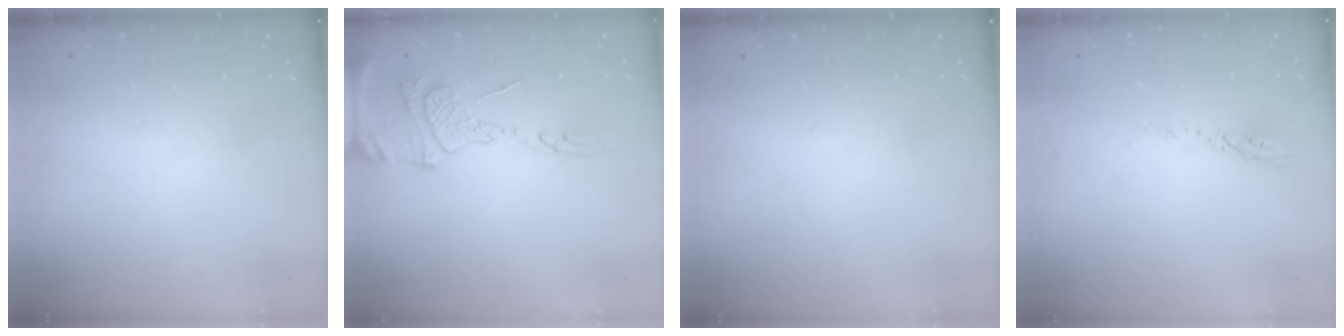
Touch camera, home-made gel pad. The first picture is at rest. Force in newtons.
{"total": 13.9, "press": 13.8, "slide": 1.3}
{"total": 0.0}
{"total": 3.5, "press": 3.4, "slide": 0.3}